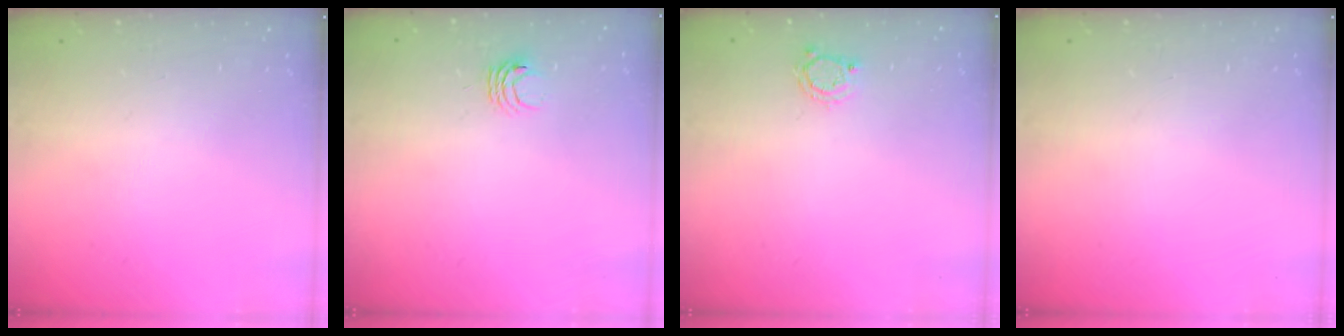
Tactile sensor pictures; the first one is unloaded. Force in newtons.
{"total": 3.3, "press": 3.3, "slide": 0.3}
{"total": 2.8, "press": 2.7, "slide": 0.4}
{"total": 0.0}